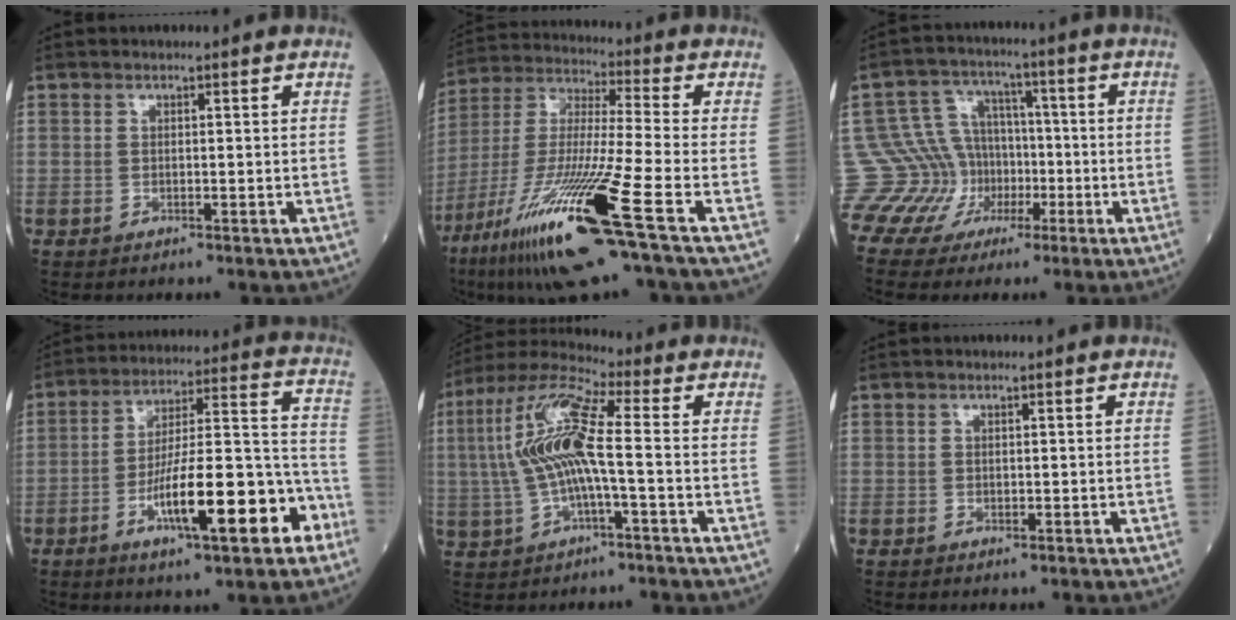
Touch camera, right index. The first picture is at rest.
{"total": 20.9, "force": [-10.8, -0.3, 17.8], "torque": [-0.372, -0.055, -0.204]}
{"total": 12.7, "force": [-3.5, 11.9, 2.8], "torque": [-0.089, 0.055, -0.039]}
{"total": 17.1, "force": [-7.8, 3.1, 15.0], "torque": [-0.245, 0.015, -0.116]}
{"total": 11.6, "force": [-0.3, 1.6, 11.5], "torque": [-0.244, 0.025, -0.011]}
{"total": 0.0}